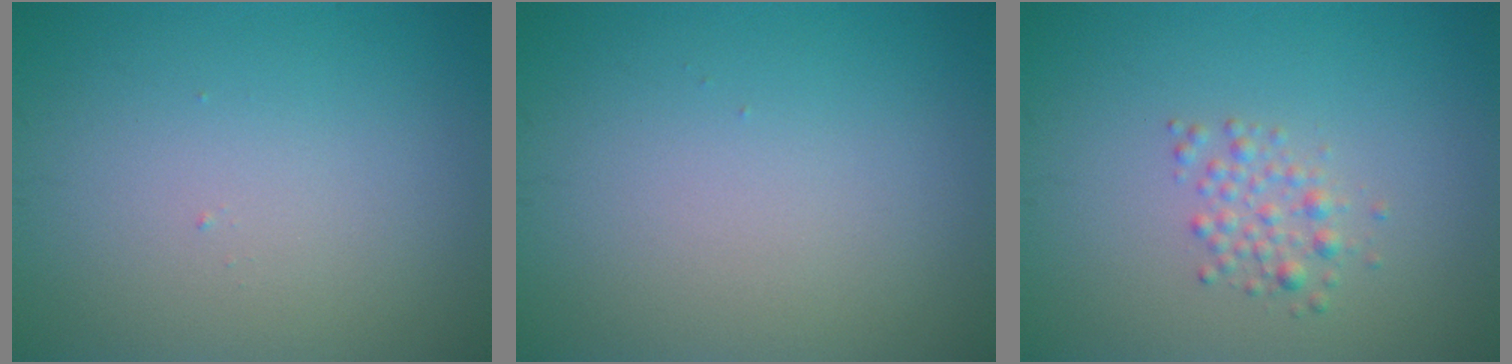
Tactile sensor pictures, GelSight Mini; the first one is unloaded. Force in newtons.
{"total": 0.0}
{"total": 1.7, "press": 1.7, "slide": 0.0}